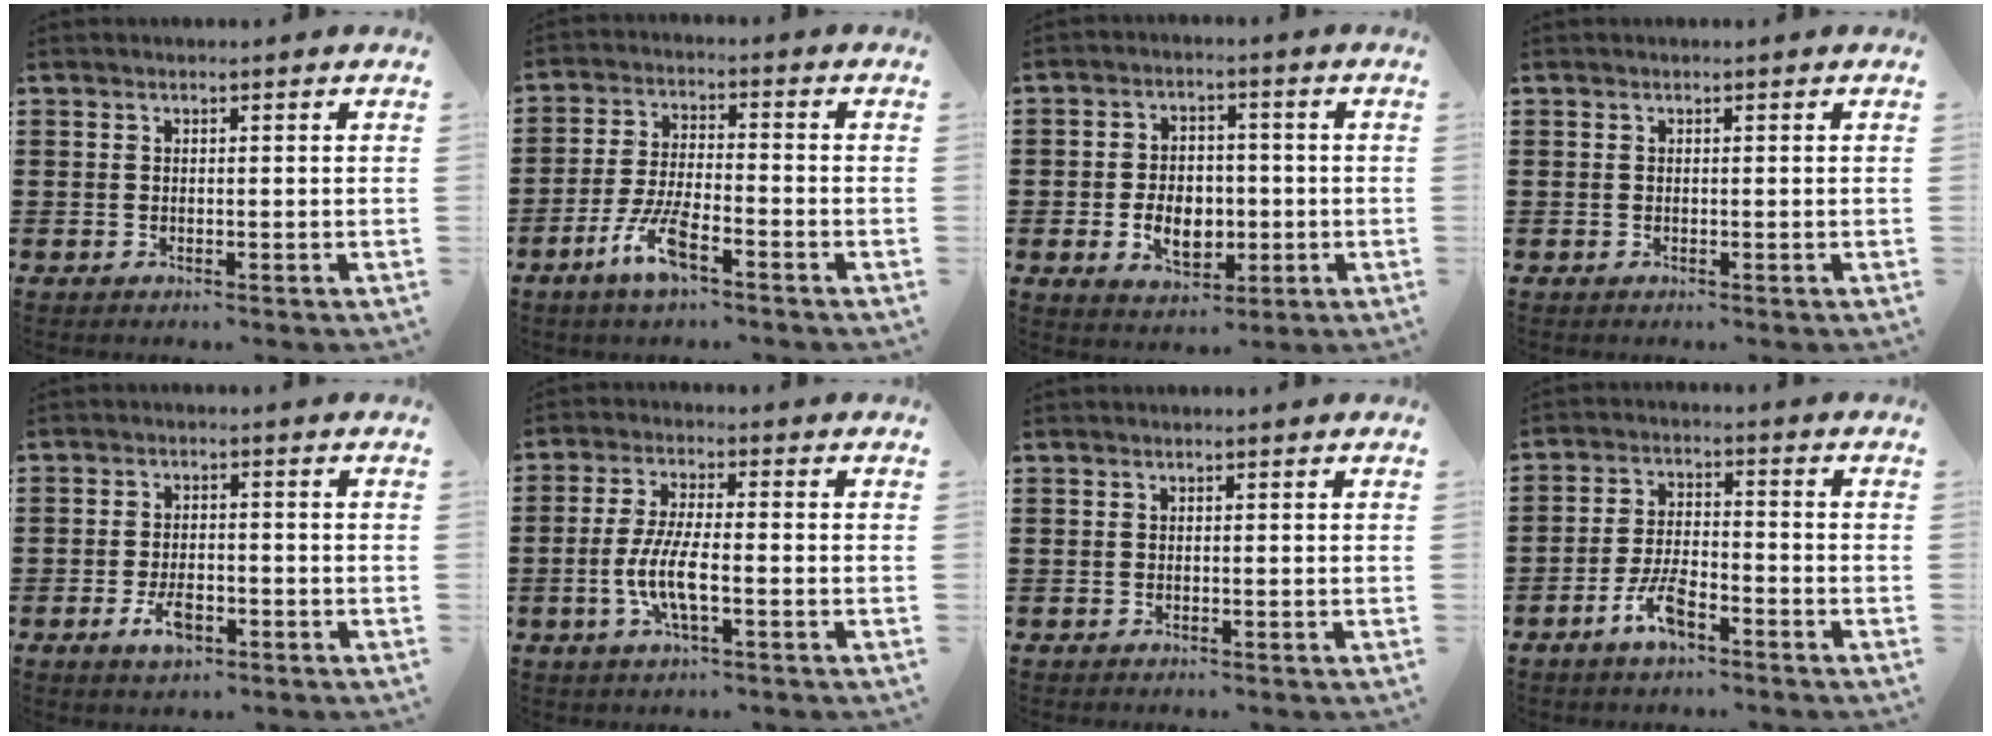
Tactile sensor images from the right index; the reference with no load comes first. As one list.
[{"total": 7.5, "force": [-4.4, 1.8, 5.8], "torque": [-0.131, -0.006, -0.083]}, {"total": 6.4, "force": [-1.2, 4.6, 4.3], "torque": [-0.074, 0.001, -0.025]}, {"total": 0.0}, {"total": 4.4, "force": [-1.9, 2.1, 3.4], "torque": [-0.070, 0.000, -0.037]}, {"total": 6.9, "force": [-2.1, 1.7, 6.4], "torque": [-0.142, -0.012, -0.046]}, {"total": 0.0}, {"total": 6.3, "force": [-3.7, 2.3, 4.6], "torque": [-0.108, 0.001, -0.074]}]